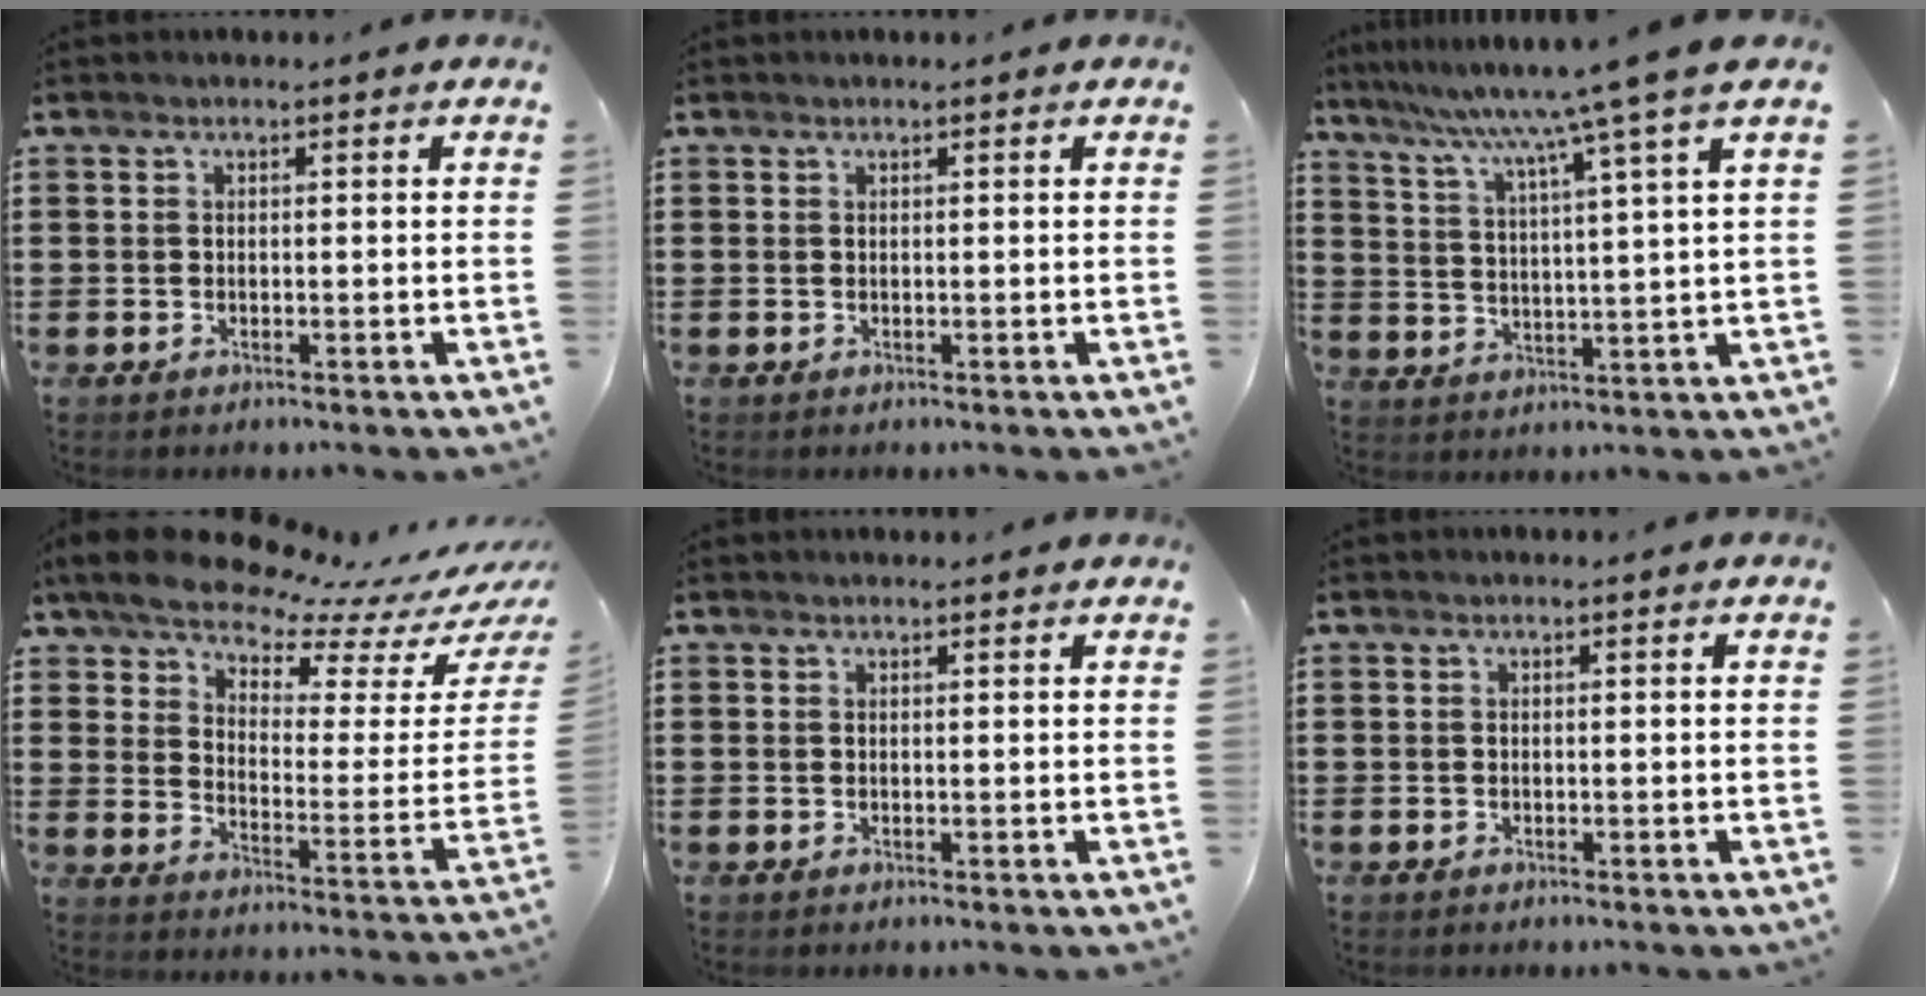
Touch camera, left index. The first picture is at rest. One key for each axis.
{"total": 0.0}
{"total": 8.6, "fx": 6.6, "fy": -1.8, "fz": 5.2, "tx": -0.127, "ty": -0.038, "tz": 0.099}
{"total": 8.7, "fx": 8.0, "fy": 1.2, "fz": 3.1, "tx": -0.087, "ty": -0.069, "tz": 0.133}
{"total": 0.7, "fx": 0.7, "fy": 0.0, "fz": 0.1, "tx": -0.004, "ty": -0.001, "tz": 0.014}
{"total": 0.0}